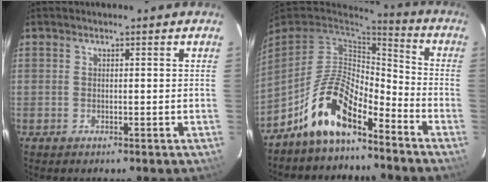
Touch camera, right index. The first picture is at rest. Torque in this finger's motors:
{"motor_torque": [1.07, -1.07, 0.93, 0.21]}